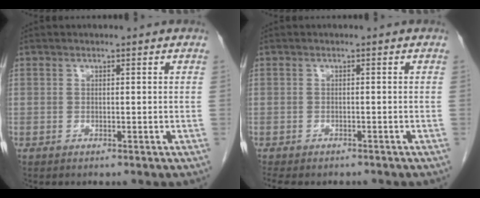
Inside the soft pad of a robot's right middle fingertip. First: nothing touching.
{"total": 7.0, "force": [-6.0, 2.4, 2.7], "torque": [-0.043, -0.005, -0.080]}